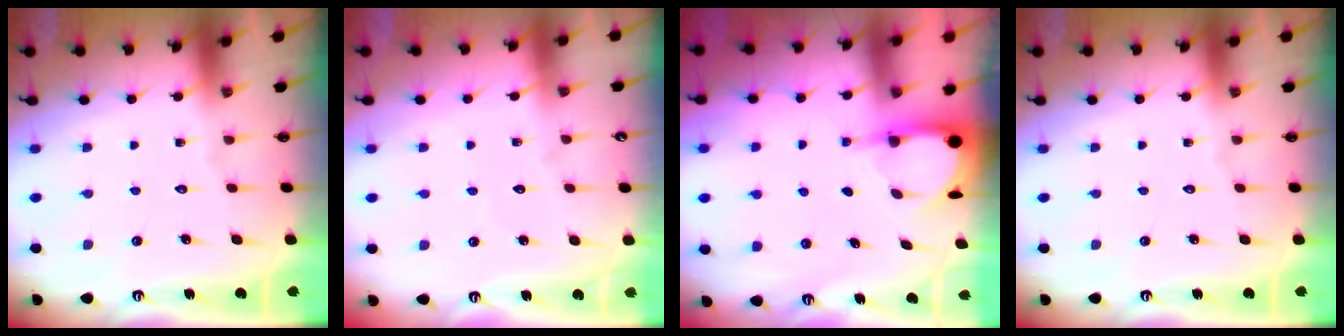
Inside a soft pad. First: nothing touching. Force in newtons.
{"total": 2.4, "press": 2.4, "slide": 0.2}
{"total": 3.9, "press": 3.9, "slide": 0.4}
{"total": 0.0}